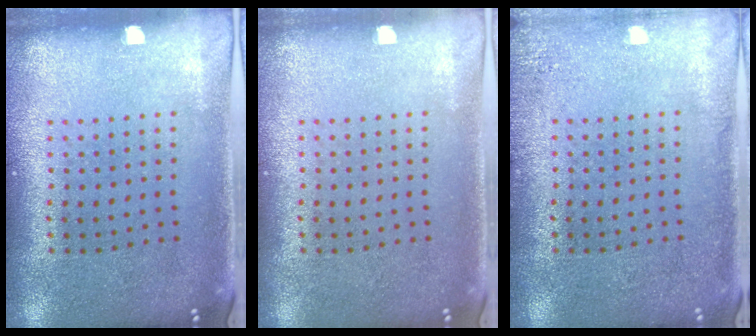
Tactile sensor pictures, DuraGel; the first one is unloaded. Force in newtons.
{"total": 0.0}
{"total": 1.6, "press": 1.6, "slide": 0.3}